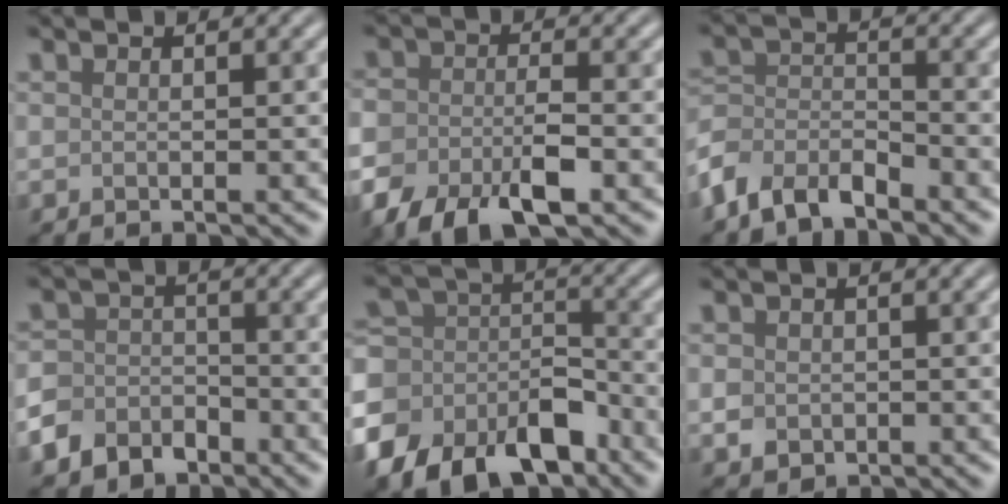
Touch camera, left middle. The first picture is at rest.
{"total": 7.2, "force": [-3.8, 3.6, 4.9], "torque": [-0.087, -0.009, -0.068]}
{"total": 5.0, "force": [-3.9, 2.4, 2.0], "torque": [-0.039, -0.001, -0.087]}
{"total": 4.6, "force": [-3.1, 3.2, 1.1], "torque": [-0.014, 0.000, -0.065]}
{"total": 12.3, "force": [-7.2, 7.5, 6.5], "torque": [-0.134, -0.027, -0.118]}
{"total": 1.8, "force": [-0.2, 1.7, 0.8], "torque": [-0.012, -0.004, -0.005]}